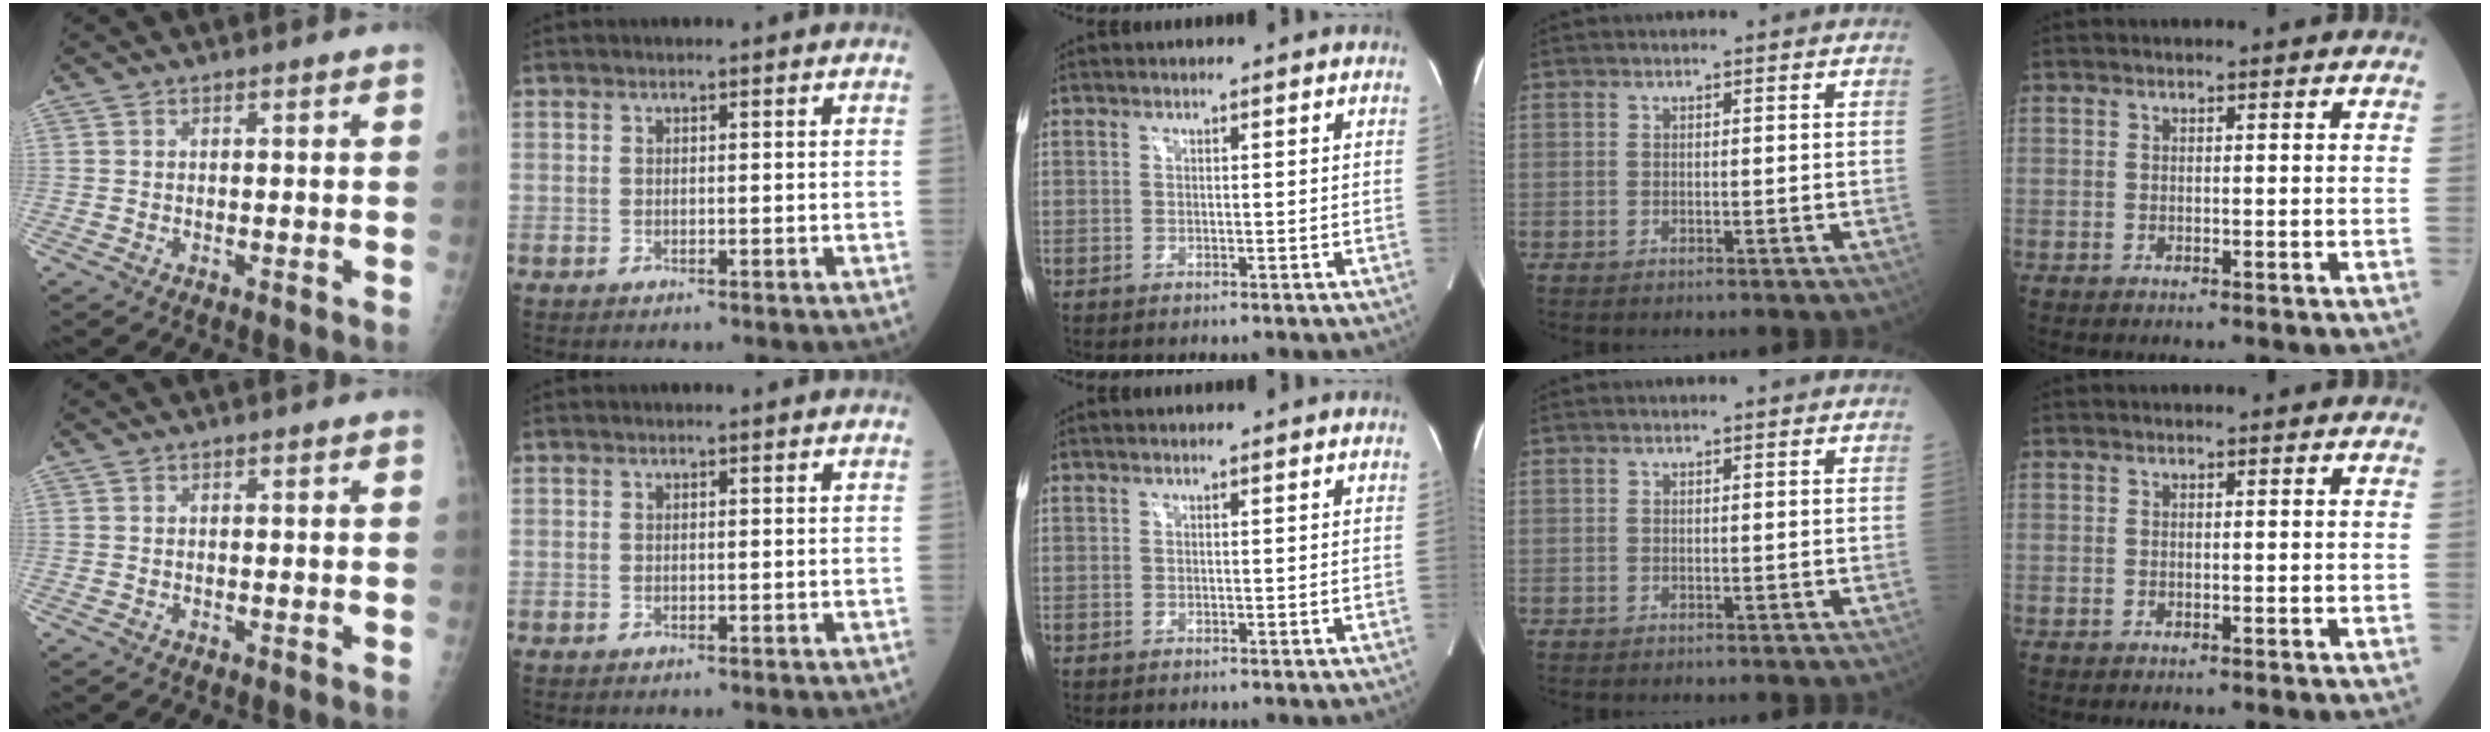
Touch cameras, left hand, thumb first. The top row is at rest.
{}